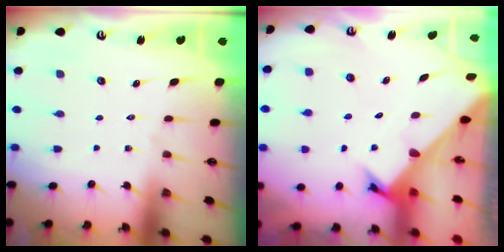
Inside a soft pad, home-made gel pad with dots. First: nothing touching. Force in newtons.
{"total": 3.7, "press": 3.7, "slide": 0.2}